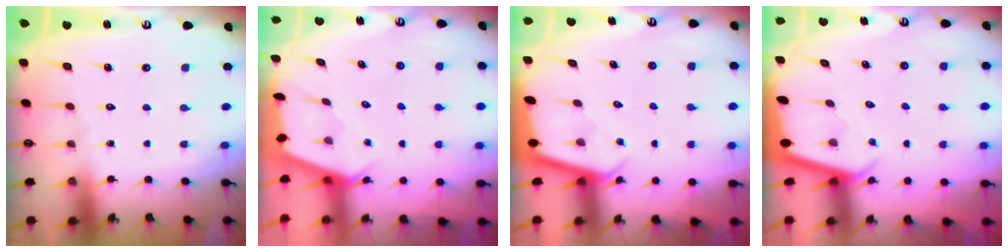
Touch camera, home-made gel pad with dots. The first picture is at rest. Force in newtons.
{"total": 2.4, "press": 2.4, "slide": 0.2}
{"total": 2.5, "press": 2.5, "slide": 0.1}
{"total": 2.1, "press": 2.1, "slide": 0.1}